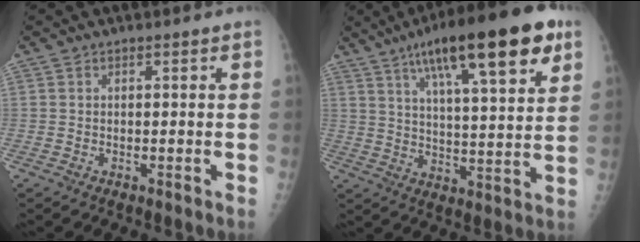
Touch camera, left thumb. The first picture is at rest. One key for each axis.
{"total": 22.1, "fx": 11.8, "fy": 5.4, "fz": 17.9, "tx": -0.255, "ty": -0.020, "tz": 0.181}